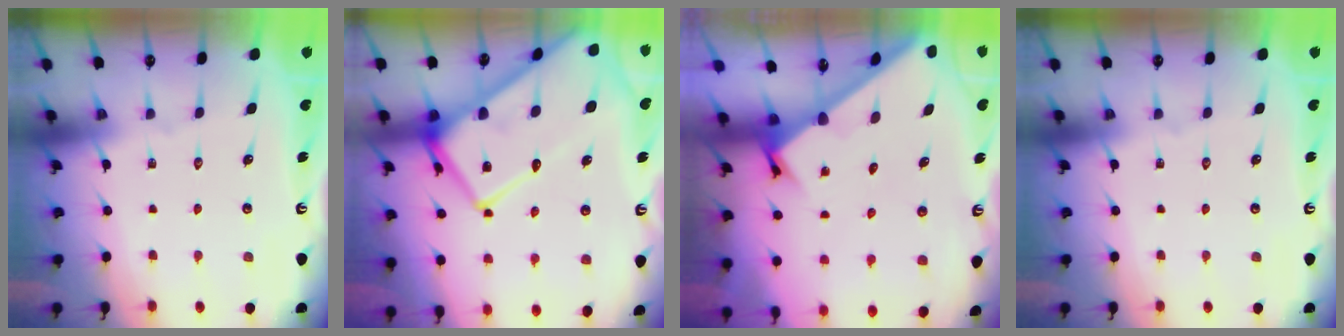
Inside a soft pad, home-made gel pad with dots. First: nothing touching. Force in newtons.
{"total": 21.2, "press": 21.1, "slide": 2.2}
{"total": 2.1, "press": 2.1, "slide": 0.2}
{"total": 0.0}